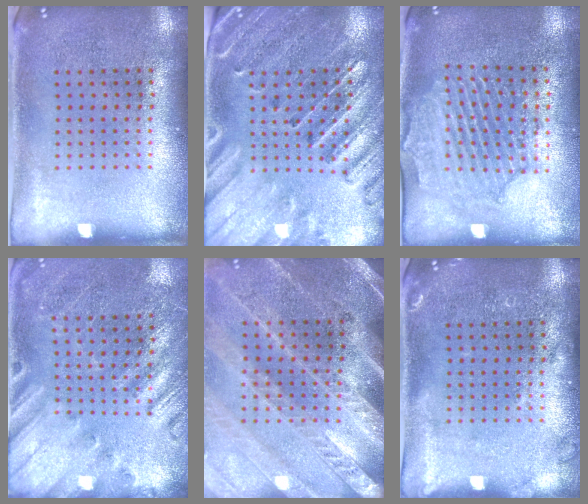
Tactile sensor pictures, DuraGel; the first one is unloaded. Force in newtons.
{"total": 2.9, "press": 2.7, "slide": 1.0}
{"total": 2.0, "press": 1.9, "slide": 0.5}
{"total": 2.3, "press": 2.1, "slide": 0.9}
{"total": 3.3, "press": 2.8, "slide": 1.7}
{"total": 1.2, "press": 1.2, "slide": 0.3}